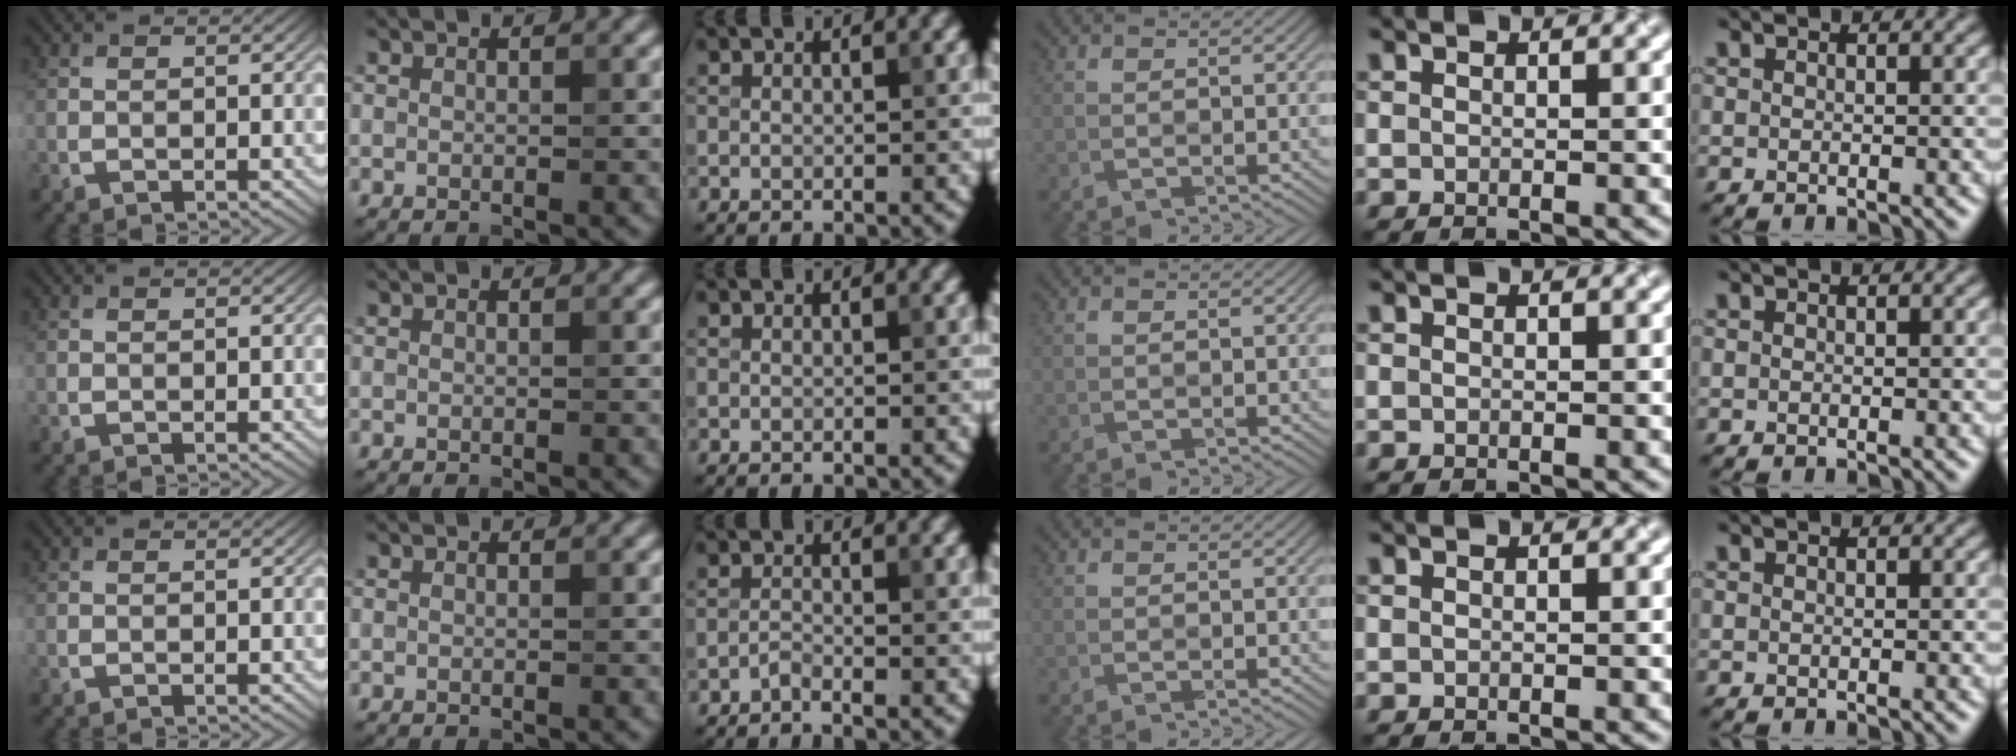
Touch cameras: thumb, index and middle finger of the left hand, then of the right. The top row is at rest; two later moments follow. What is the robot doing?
{"motion": "fold", "object": "aluminum foil"}